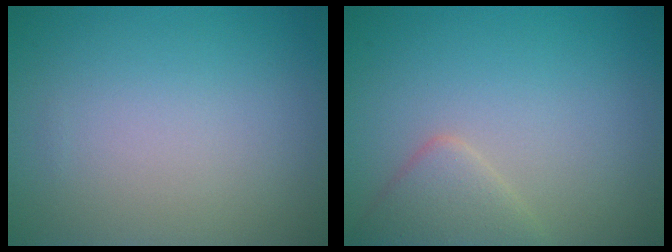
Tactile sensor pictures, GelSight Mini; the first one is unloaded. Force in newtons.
{"total": 2.6, "press": 2.6, "slide": 0.1}